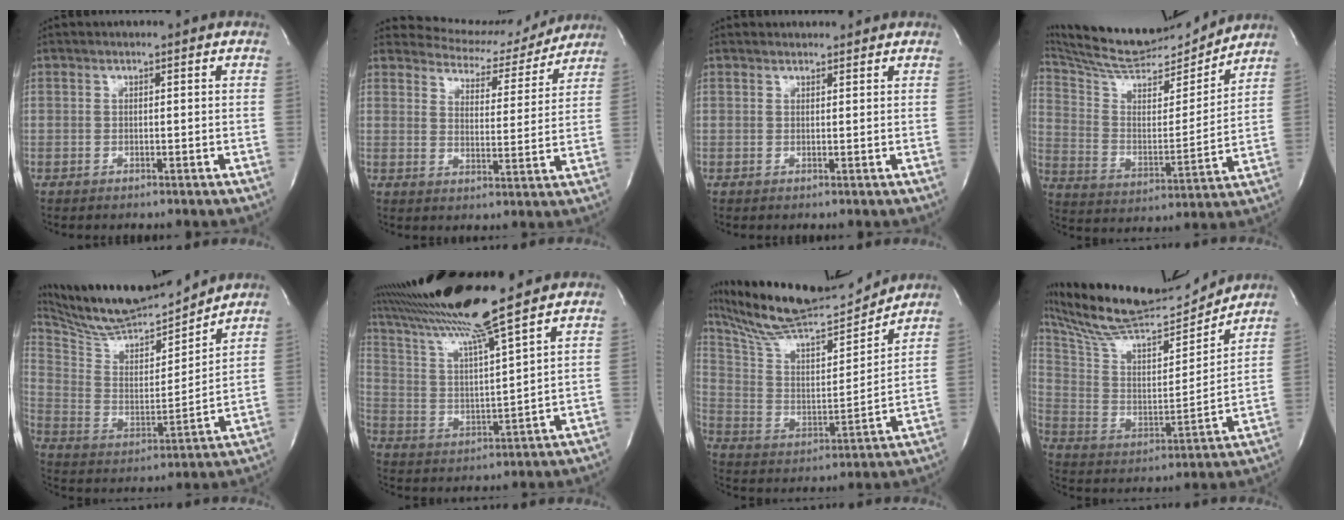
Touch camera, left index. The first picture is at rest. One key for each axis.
{"total": 10.4, "fx": 10.1, "fy": 2.6, "fz": 0.3, "tx": 0.000, "ty": -0.009, "tz": 0.130}
{"total": 2.2, "fx": 2.1, "fy": 0.5, "fz": 0.1, "tx": -0.010, "ty": 0.014, "tz": 0.030}
{"total": 20.5, "fx": 19.2, "fy": 2.2, "fz": 6.9, "tx": -0.136, "ty": -0.003, "tz": 0.313}
{"total": 17.3, "fx": 16.4, "fy": 1.2, "fz": 5.2, "tx": -0.109, "ty": -0.007, "tz": 0.289}
{"total": 14.8, "fx": 12.3, "fy": -2.2, "fz": 7.9, "tx": -0.151, "ty": -0.002, "tz": 0.220}
{"total": 18.8, "fx": 17.7, "fy": 0.9, "fz": 6.3, "tx": -0.131, "ty": -0.004, "tz": 0.304}
{"total": 22.1, "fx": 20.4, "fy": 2.4, "fz": 8.1, "tx": -0.163, "ty": 0.000, "tz": 0.337}